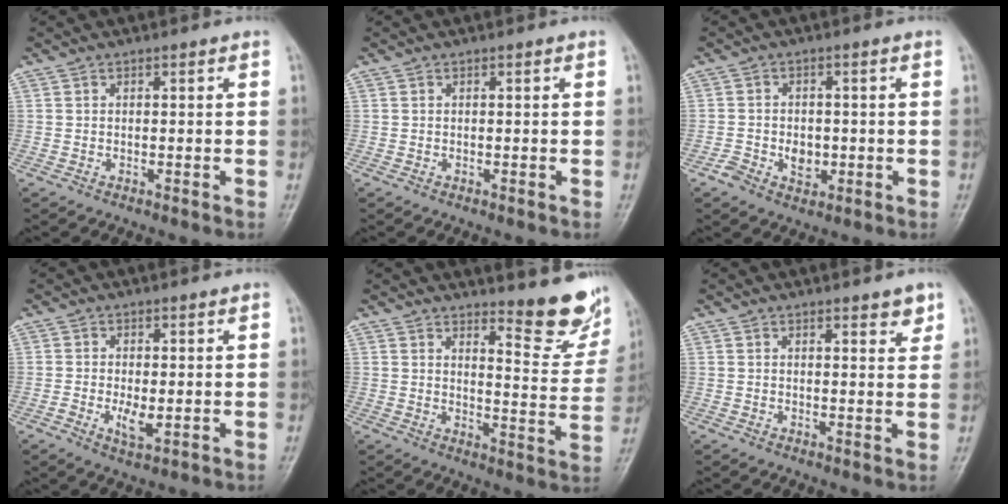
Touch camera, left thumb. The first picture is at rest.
{"total": 0.0}
{"total": 4.7, "force": [-1.4, 3.6, 2.7], "torque": [-0.031, 0.007, -0.020]}
{"total": 3.6, "force": [-0.6, 1.6, 3.1], "torque": [-0.055, -0.009, -0.010]}
{"total": 10.8, "force": [9.2, 2.3, 5.2], "torque": [-0.039, -0.093, 0.115]}
{"total": 3.1, "force": [2.2, 1.0, 2.0], "torque": [-0.013, -0.013, 0.026]}